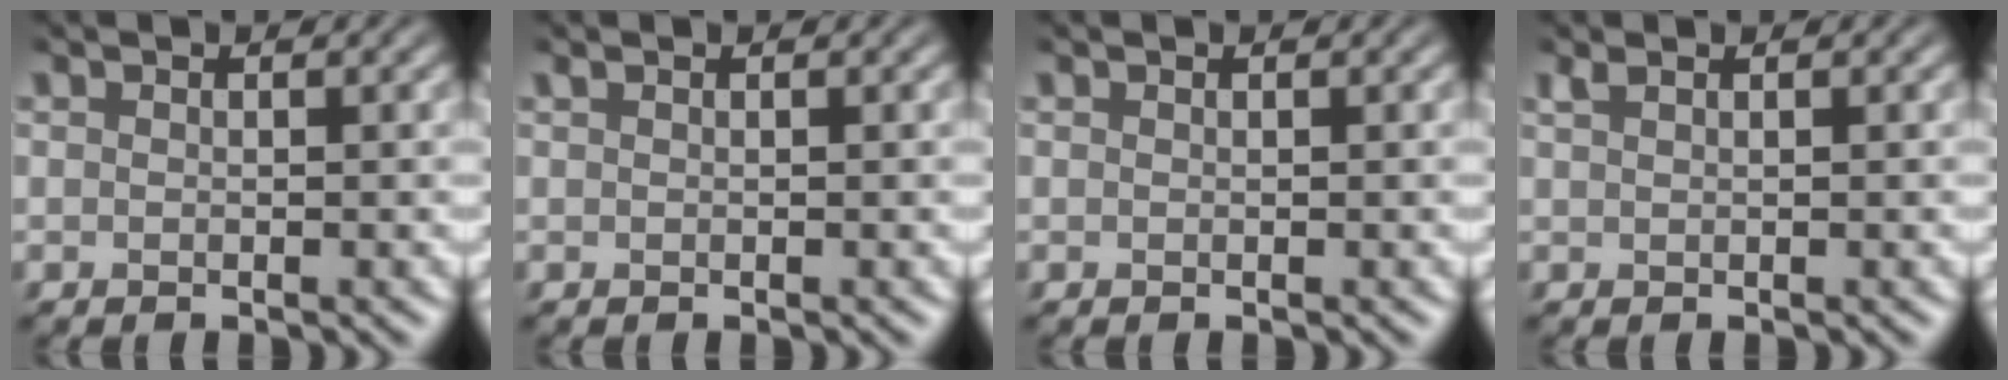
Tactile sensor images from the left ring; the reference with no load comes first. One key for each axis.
{"total": 0.0}
{"total": 0.0}
{"total": 0.8, "fx": 0.6, "fy": 0.2, "fz": 0.5, "tx": -0.012, "ty": 0.004, "tz": 0.012}